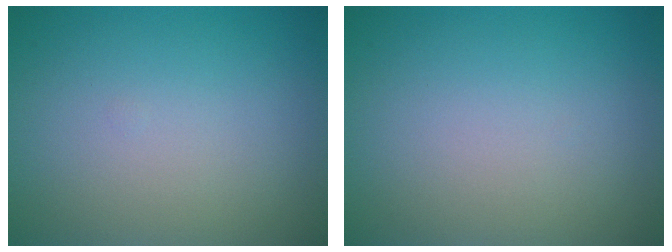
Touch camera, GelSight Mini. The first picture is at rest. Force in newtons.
{"total": 0.0}